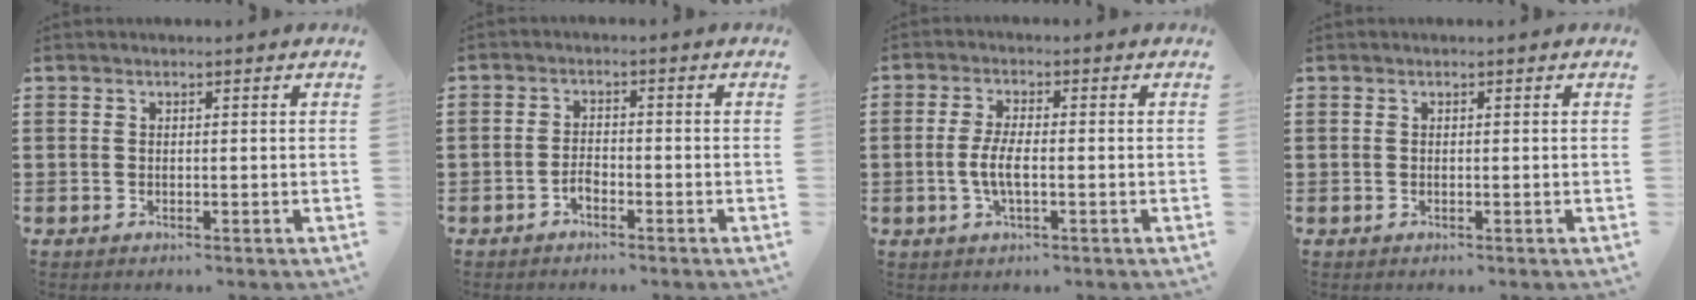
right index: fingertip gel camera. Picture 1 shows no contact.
{"total": 1.8, "force": [-1.4, 0.8, 0.8], "torque": [-0.020, 0.001, -0.028]}
{"total": 4.3, "force": [-1.0, 1.2, 4.0], "torque": [-0.092, -0.003, -0.025]}
{"total": 0.0}